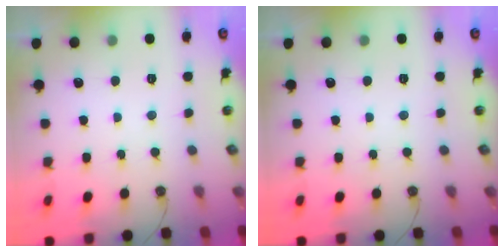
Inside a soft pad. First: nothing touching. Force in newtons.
{"total": 0.0}